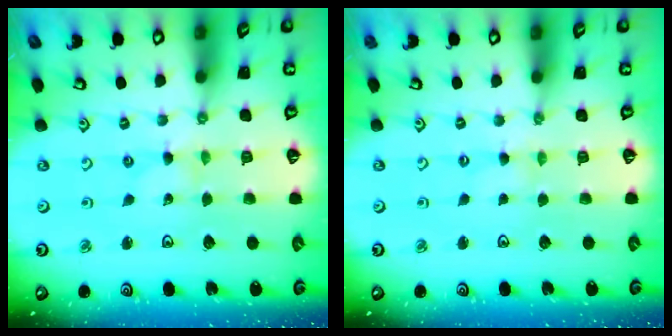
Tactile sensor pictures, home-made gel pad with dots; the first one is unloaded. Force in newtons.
{"total": 1.2, "press": 1.2, "slide": 0.3}